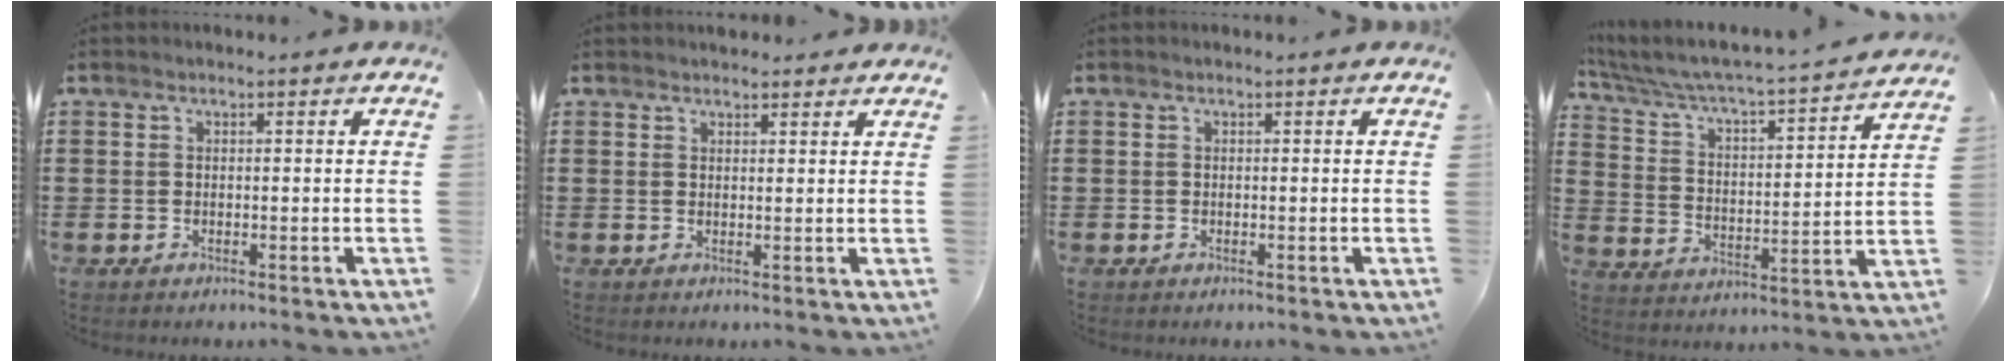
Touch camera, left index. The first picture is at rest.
{"total": 1.7, "force": [1.7, 0.4, 0.1], "torque": [0.003, -0.001, 0.031]}
{"total": 0.0}
{"total": 3.4, "force": [3.2, 0.0, 1.2], "torque": [-0.047, -0.040, 0.041]}